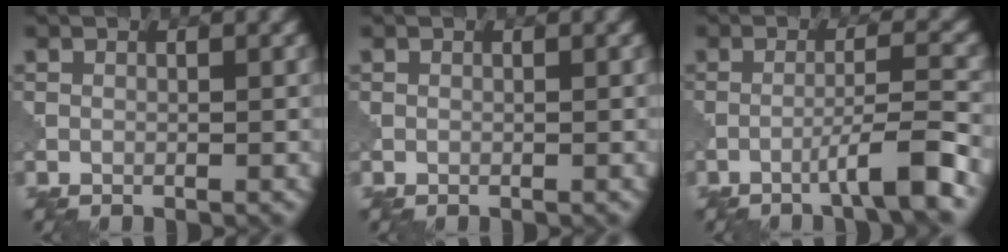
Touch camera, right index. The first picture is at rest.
{"total": 0.0}
{"total": 4.5, "force": [-2.6, 0.1, 3.7], "torque": [-0.053, 0.015, -0.059]}